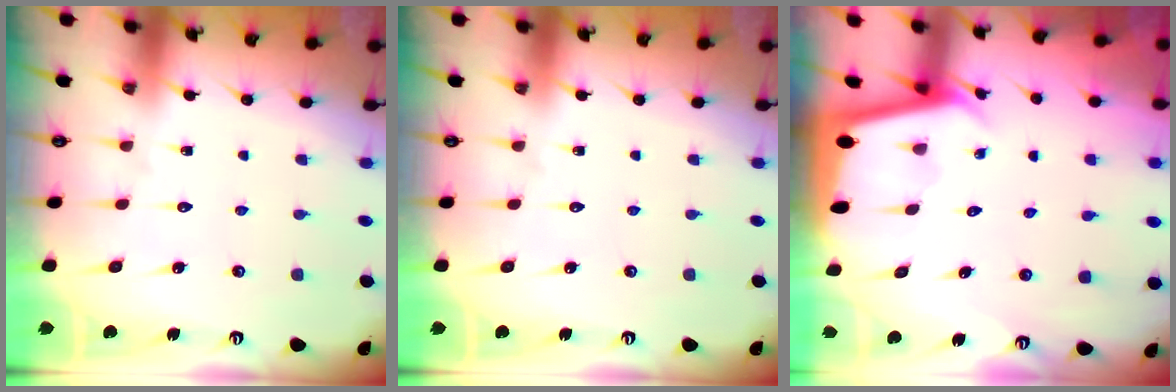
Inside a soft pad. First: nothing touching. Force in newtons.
{"total": 0.0}
{"total": 2.0, "press": 2.0, "slide": 0.2}